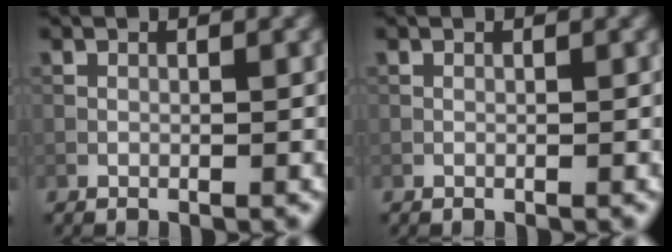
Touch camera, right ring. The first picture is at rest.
{"total": 0.0}